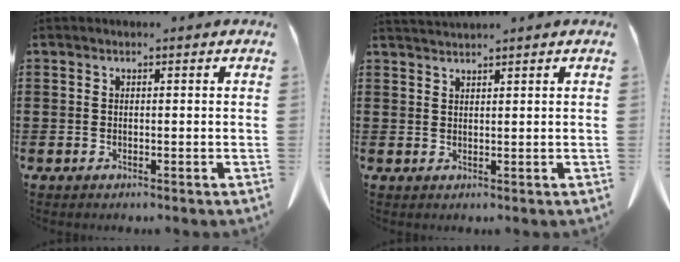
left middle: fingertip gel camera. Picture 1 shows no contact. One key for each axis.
{"total": 1.4, "fx": 1.4, "fy": -0.1, "fz": 0.1, "tx": -0.005, "ty": -0.001, "tz": 0.028}